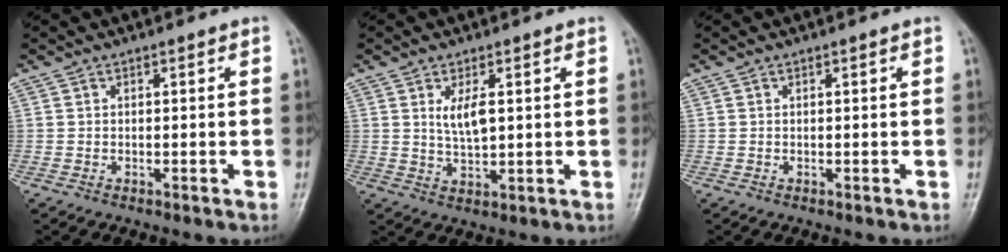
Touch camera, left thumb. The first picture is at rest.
{"total": 4.8, "force": [1.4, 1.9, 4.2], "torque": [-0.071, -0.014, 0.030]}
{"total": 0.0}